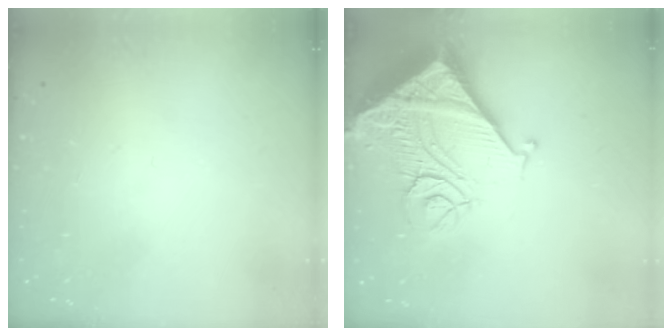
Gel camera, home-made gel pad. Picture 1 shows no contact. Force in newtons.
{"total": 20.9, "press": 20.7, "slide": 2.6}